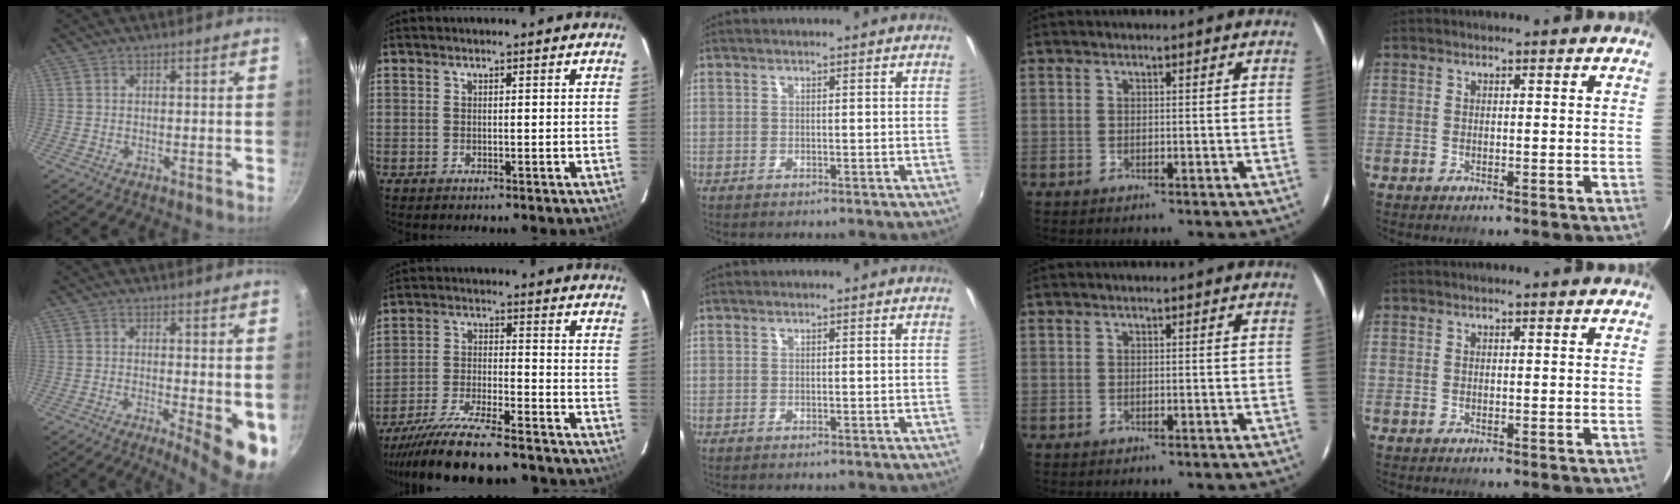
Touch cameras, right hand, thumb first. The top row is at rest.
{"thumb": {"total": 9.1, "force": [-1.7, 2.4, 8.6], "torque": [-0.099, -0.012, -0.016]}, "index": {"total": 18.5, "force": [-16.5, 2.6, 7.9], "torque": [-0.163, -0.038, -0.263]}}